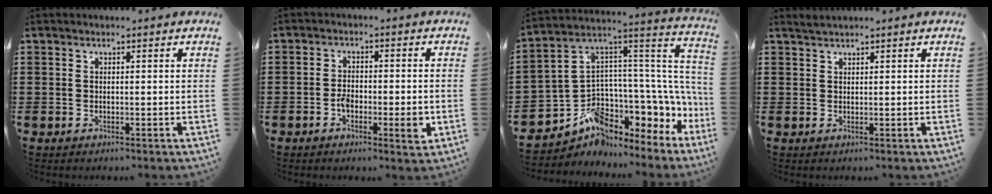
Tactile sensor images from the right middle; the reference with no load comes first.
{"total": 4.2, "force": [-1.5, 1.7, 3.6], "torque": [-0.058, 0.002, -0.029]}
{"total": 4.8, "force": [-2.1, 3.5, 2.4], "torque": [-0.085, -0.056, -0.049]}
{"total": 0.9, "force": [0.9, -0.1, 0.3], "torque": [-0.007, 0.000, 0.017]}